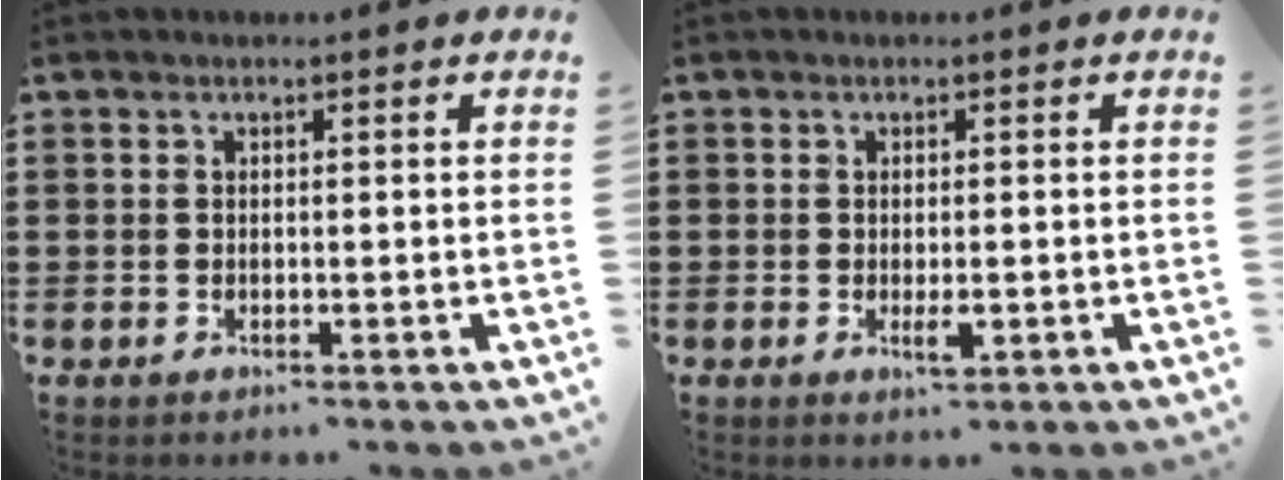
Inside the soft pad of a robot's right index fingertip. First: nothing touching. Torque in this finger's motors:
{"motor_torque": [0.91, 0.22, 0.13, 0.07]}